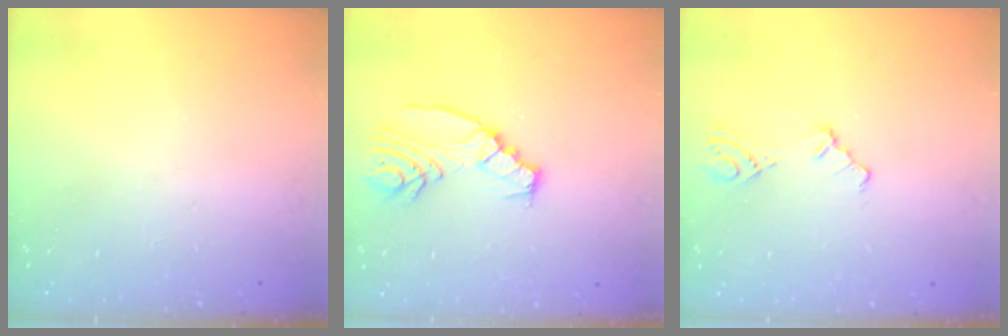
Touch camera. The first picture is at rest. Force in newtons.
{"total": 8.3, "press": 8.3, "slide": 0.8}
{"total": 3.0, "press": 3.0, "slide": 0.4}